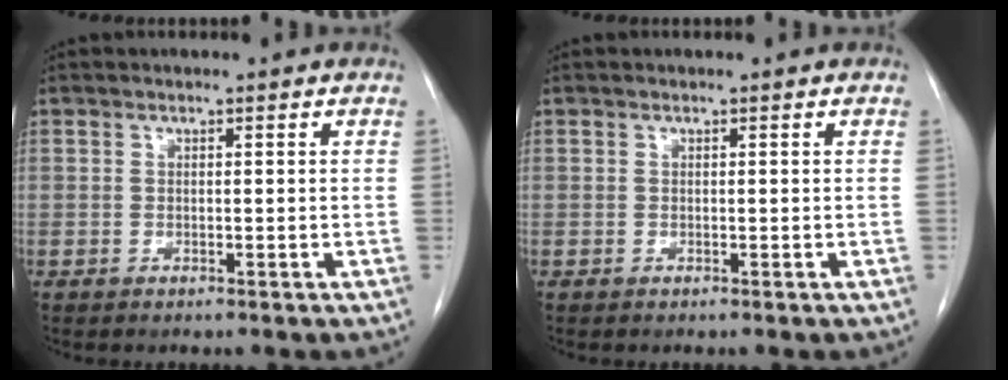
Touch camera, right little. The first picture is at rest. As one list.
[{"total": 0.0}]